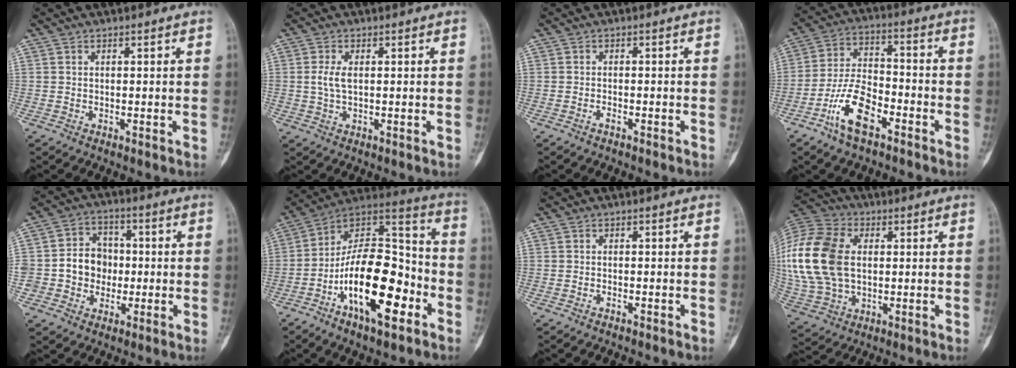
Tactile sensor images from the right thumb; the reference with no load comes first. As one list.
[{"total": 3.3, "force": [0.3, 1.7, 2.9], "torque": [-0.066, 0.001, 0.006]}, {"total": 1.0, "force": [-0.7, 0.3, 0.5], "torque": [-0.011, 0.007, -0.013]}, {"total": 11.2, "force": [-6.1, 5.2, 7.9], "torque": [-0.148, 0.040, -0.118]}, {"total": 10.1, "force": [-1.1, 8.9, 4.7], "torque": [-0.035, 0.028, -0.025]}, {"total": 22.4, "force": [-8.3, 9.7, 18.4], "torque": [-0.282, 0.068, -0.138]}, {"total": 0.5, "force": [-0.4, 0.2, 0.2], "torque": [-0.008, 0.006, -0.008]}, {"total": 22.6, "force": [2.2, 15.3, 16.5], "torque": [-0.378, 0.007, 0.045]}]